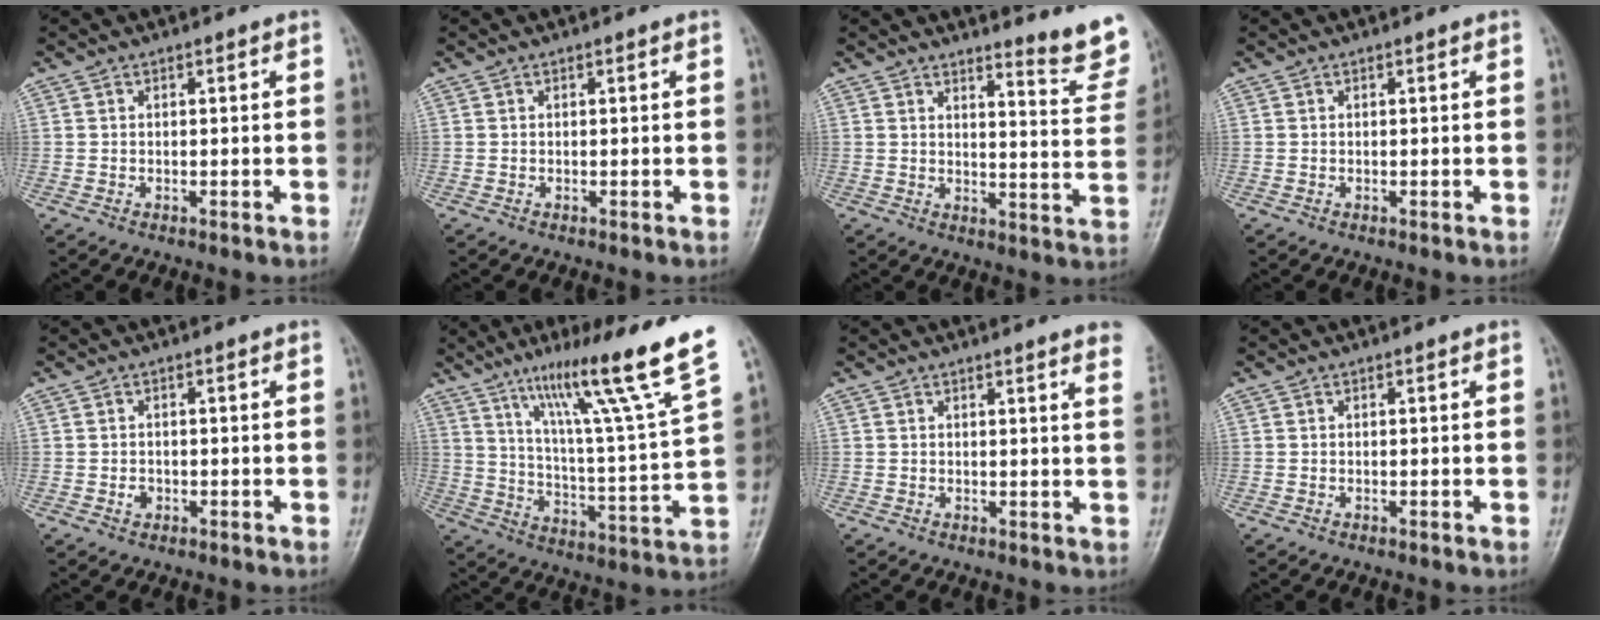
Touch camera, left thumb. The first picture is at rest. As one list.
[{"total": 0.0}, {"total": 8.5, "force": [7.2, 1.0, 4.4], "torque": [-0.039, -0.070, 0.085]}, {"total": 0.0}, {"total": 1.5, "force": [-0.5, 1.2, 0.7], "torque": [-0.005, 0.004, -0.007]}, {"total": 21.5, "force": [13.3, 0.2, 17.0], "torque": [-0.244, -0.051, 0.209]}, {"total": 5.4, "force": [4.4, 0.2, 3.2], "torque": [-0.030, -0.011, 0.032]}, {"total": 0.0}]